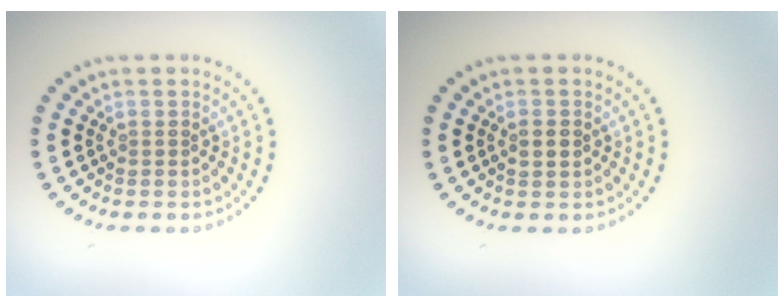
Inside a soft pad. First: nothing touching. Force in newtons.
{"total": 0.8, "press": 0.8, "slide": 0.2}